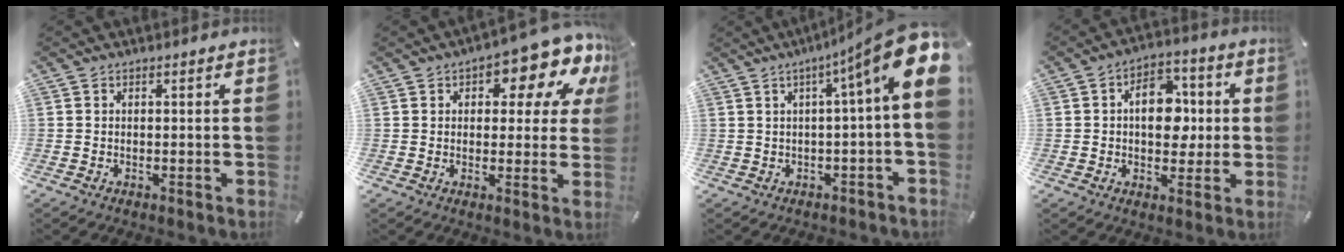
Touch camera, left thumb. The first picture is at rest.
{"total": 13.1, "force": [7.6, 5.8, 8.9], "torque": [-0.108, -0.058, 0.124]}
{"total": 13.7, "force": [4.6, 1.6, 12.8], "torque": [-0.181, -0.049, 0.064]}
{"total": 11.0, "force": [0.7, 7.8, 7.8], "torque": [-0.093, 0.005, 0.010]}